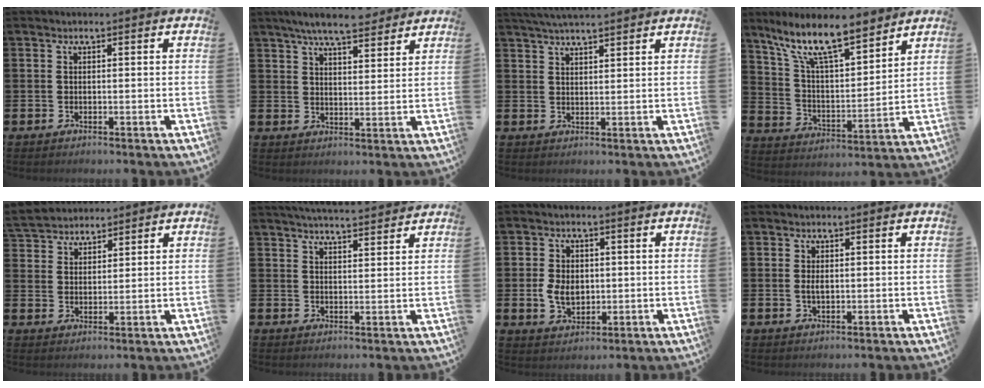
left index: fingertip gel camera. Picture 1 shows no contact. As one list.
[{"total": 6.9, "force": [6.4, 1.1, 2.4], "torque": [-0.050, -0.024, 0.112]}, {"total": 4.0, "force": [3.8, 0.3, 1.2], "torque": [-0.028, -0.009, 0.069]}, {"total": 12.0, "force": [9.9, 2.7, 6.2], "torque": [-0.149, -0.050, 0.173]}, {"total": 4.2, "force": [4.0, 1.2, -0.5], "torque": [-0.012, -0.014, 0.076]}, {"total": 4.2, "force": [4.1, -0.2, 0.4], "torque": [-0.013, -0.022, 0.074]}, {"total": 4.8, "force": [0.0, 3.6, 3.3], "torque": [-0.054, 0.006, -0.004]}, {"total": 1.3, "force": [0.2, 0.7, 1.1], "torque": [-0.009, -0.001, -0.002]}]